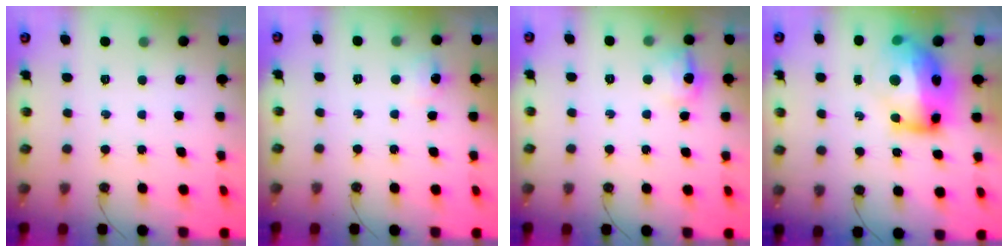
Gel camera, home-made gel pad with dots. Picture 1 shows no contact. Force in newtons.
{"total": 5.8, "press": 5.7, "slide": 0.6}
{"total": 11.2, "press": 11.2, "slide": 1.0}
{"total": 17.9, "press": 17.8, "slide": 1.5}